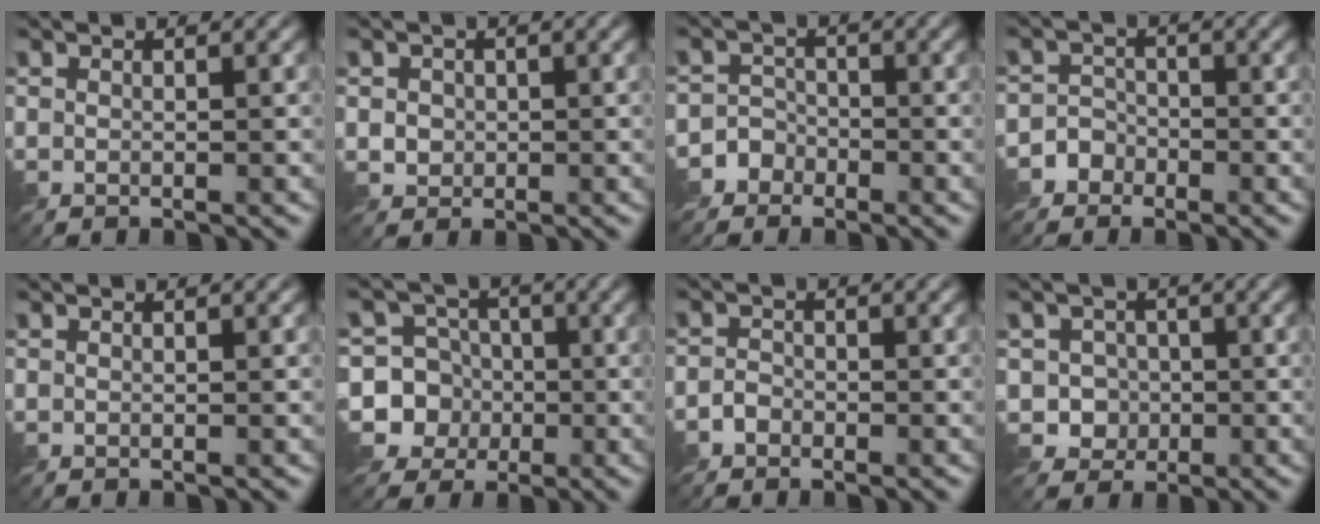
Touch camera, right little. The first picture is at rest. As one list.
[{"total": 1.6, "force": [0.2, 1.5, 0.6], "torque": [-0.009, -0.001, 0.011]}, {"total": 4.0, "force": [-3.0, 2.7, 0.2], "torque": [0.022, 0.000, -0.056]}, {"total": 3.7, "force": [-2.7, 2.5, 0.2], "torque": [0.021, 0.001, -0.053]}, {"total": 0.0}, {"total": 11.1, "force": [-2.8, 10.5, 2.1], "torque": [-0.077, 0.000, -0.066]}, {"total": 1.3, "force": [-0.9, 0.9, 0.3], "torque": [-0.003, 0.005, -0.023]}, {"total": 3.6, "force": [-0.8, 3.4, 0.7], "torque": [0.006, 0.006, -0.025]}]